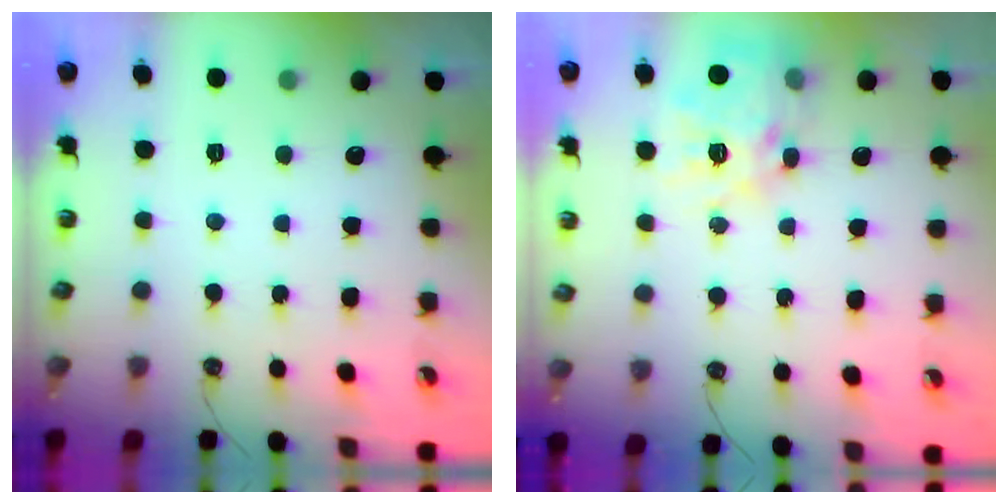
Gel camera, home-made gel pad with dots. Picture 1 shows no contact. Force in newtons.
{"total": 15.4, "press": 15.3, "slide": 1.3}